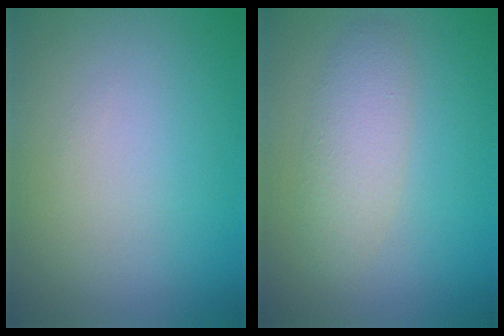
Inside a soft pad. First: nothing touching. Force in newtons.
{"total": 2.8, "press": 2.8, "slide": 0.1}